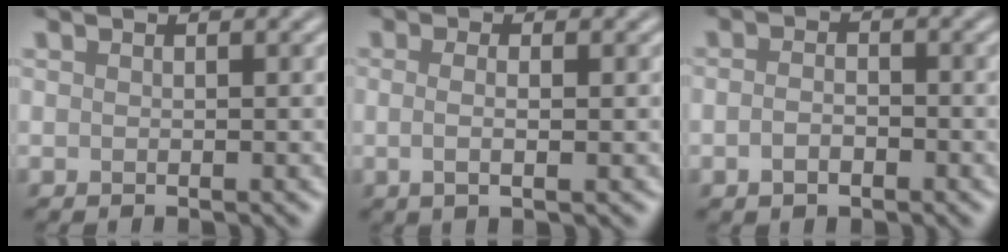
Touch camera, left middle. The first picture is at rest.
{"total": 2.1, "force": [-0.1, 0.7, 2.0], "torque": [-0.035, -0.002, -0.008]}
{"total": 1.8, "force": [-0.7, 1.1, 1.2], "torque": [-0.026, -0.001, -0.018]}